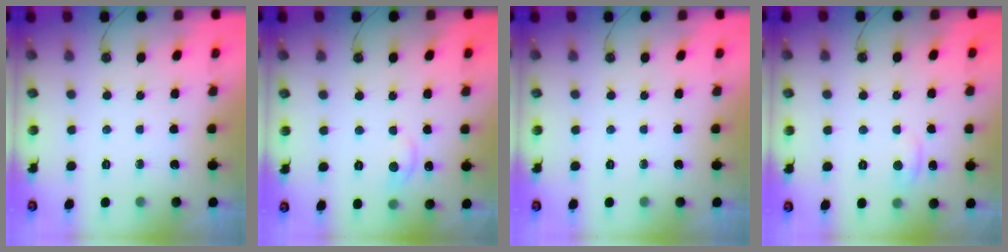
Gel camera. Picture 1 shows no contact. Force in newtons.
{"total": 1.5, "press": 1.2, "slide": 1.0}
{"total": 0.0}
{"total": 1.5, "press": 1.4, "slide": 0.5}